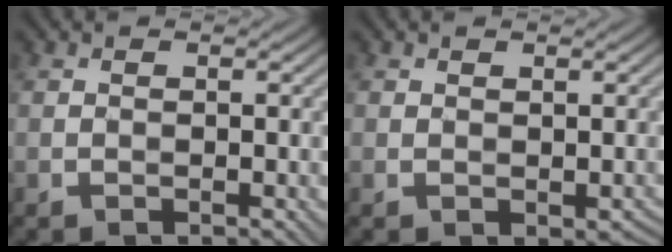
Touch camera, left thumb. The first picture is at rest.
{"total": 1.1, "force": [-0.1, 0.8, 0.7], "torque": [-0.009, -0.002, 0.003]}